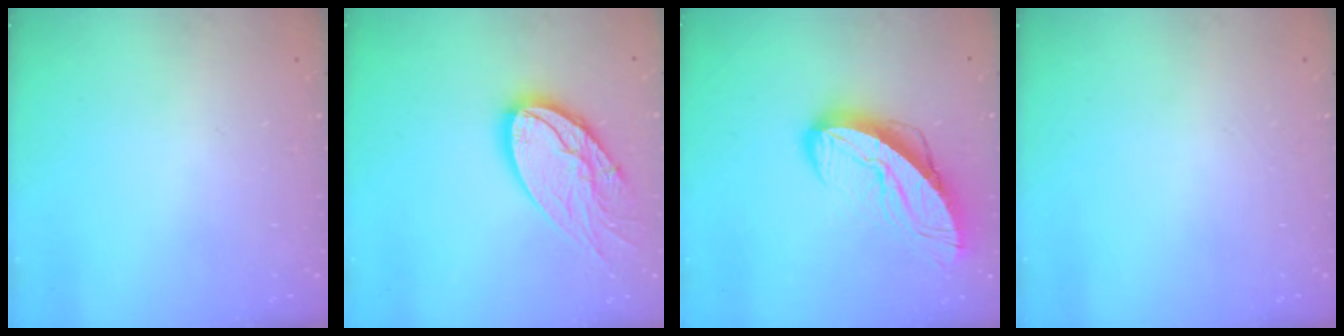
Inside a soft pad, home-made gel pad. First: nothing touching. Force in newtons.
{"total": 17.3, "press": 17.3, "slide": 1.5}
{"total": 12.4, "press": 12.4, "slide": 1.1}
{"total": 0.0}